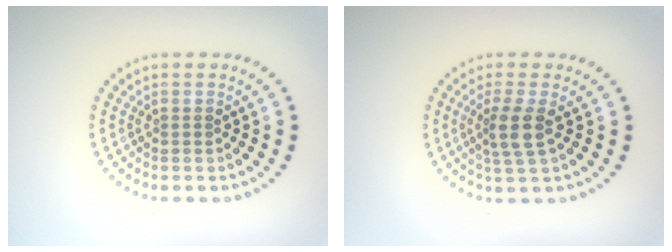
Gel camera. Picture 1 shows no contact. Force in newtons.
{"total": 2.7, "press": 2.2, "slide": 1.5}